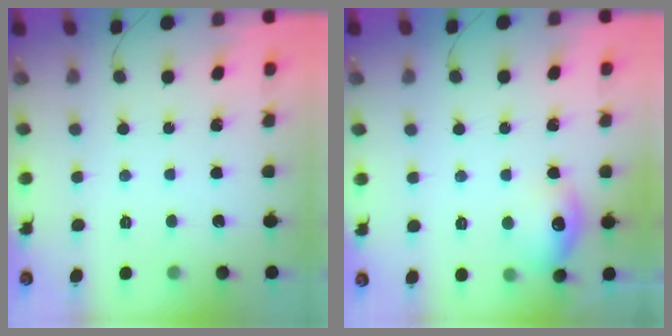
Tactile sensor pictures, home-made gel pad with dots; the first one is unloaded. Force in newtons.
{"total": 10.9, "press": 10.8, "slide": 0.5}